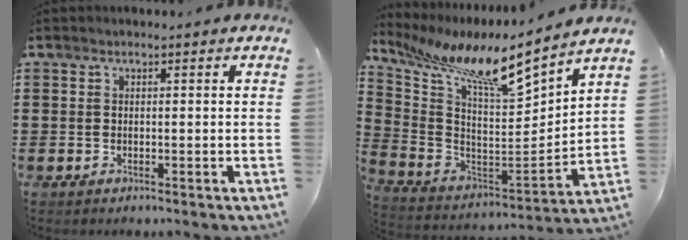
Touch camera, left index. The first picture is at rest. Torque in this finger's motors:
{"motor_torque": [2.14, 0.00, 0.30, 0.08]}